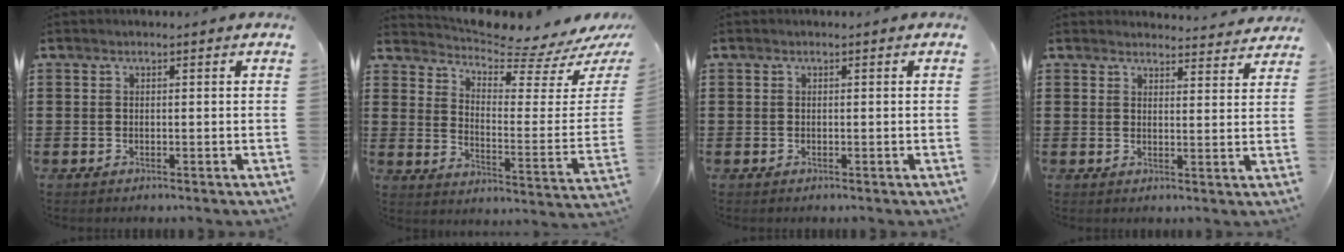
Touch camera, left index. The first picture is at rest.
{"total": 5.6, "force": [5.1, 0.5, 2.2], "torque": [-0.056, -0.059, 0.081]}
{"total": 0.0}
{"total": 3.5, "force": [3.5, 0.3, 0.2], "torque": [-0.007, -0.018, 0.063]}